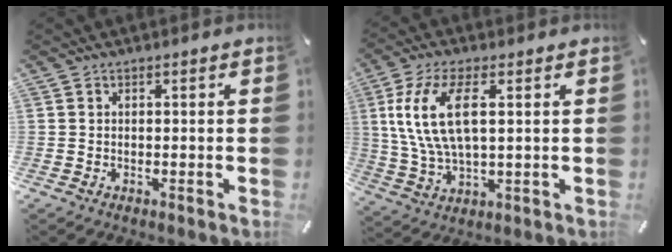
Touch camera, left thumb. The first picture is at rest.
{"total": 13.3, "force": [3.8, 5.7, 11.4], "torque": [-0.260, -0.005, 0.063]}